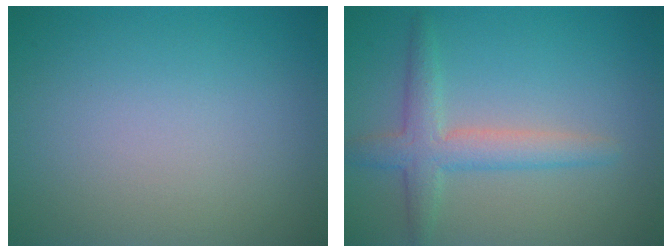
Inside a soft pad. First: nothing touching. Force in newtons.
{"total": 3.4, "press": 3.4, "slide": 0.1}